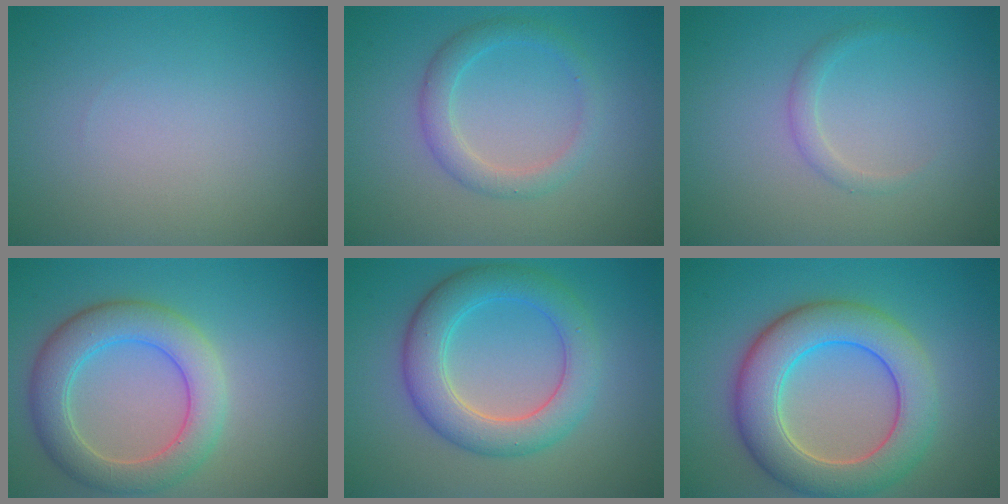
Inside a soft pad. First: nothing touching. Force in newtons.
{"total": 2.6, "press": 2.6, "slide": 0.0}
{"total": 1.2, "press": 1.2, "slide": 0.0}
{"total": 5.8, "press": 5.8, "slide": 0.5}
{"total": 5.8, "press": 5.8, "slide": 0.2}
{"total": 8.1, "press": 8.1, "slide": 0.2}